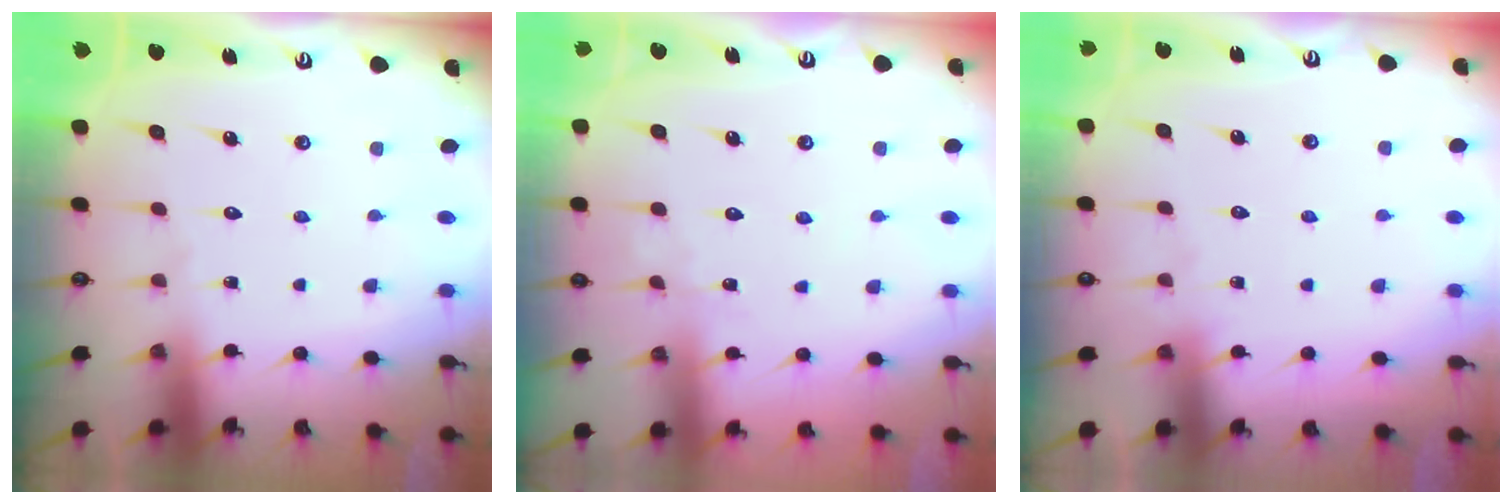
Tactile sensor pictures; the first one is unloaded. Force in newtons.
{"total": 3.3, "press": 3.3, "slide": 0.3}
{"total": 3.8, "press": 3.7, "slide": 0.6}